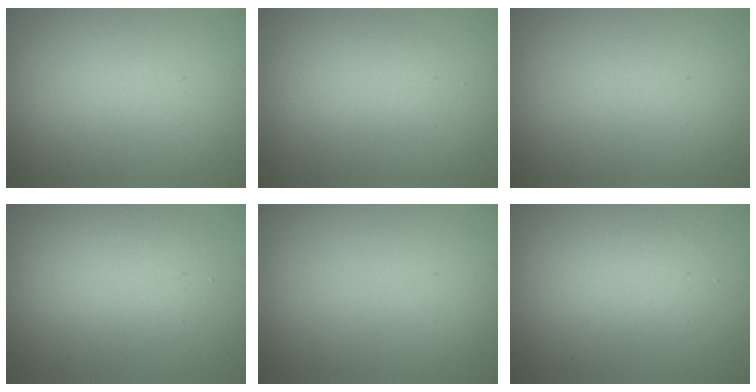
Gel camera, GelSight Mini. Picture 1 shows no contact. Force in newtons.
{"total": 1.7, "press": 1.7, "slide": 0.1}
{"total": 0.0}
{"total": 3.5, "press": 3.5, "slide": 0.1}
{"total": 0.0}
{"total": 2.2, "press": 2.2, "slide": 0.2}